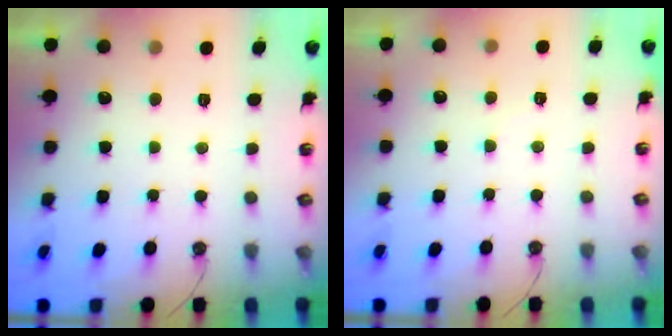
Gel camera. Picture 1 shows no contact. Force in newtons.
{"total": 4.1, "press": 4.0, "slide": 0.7}